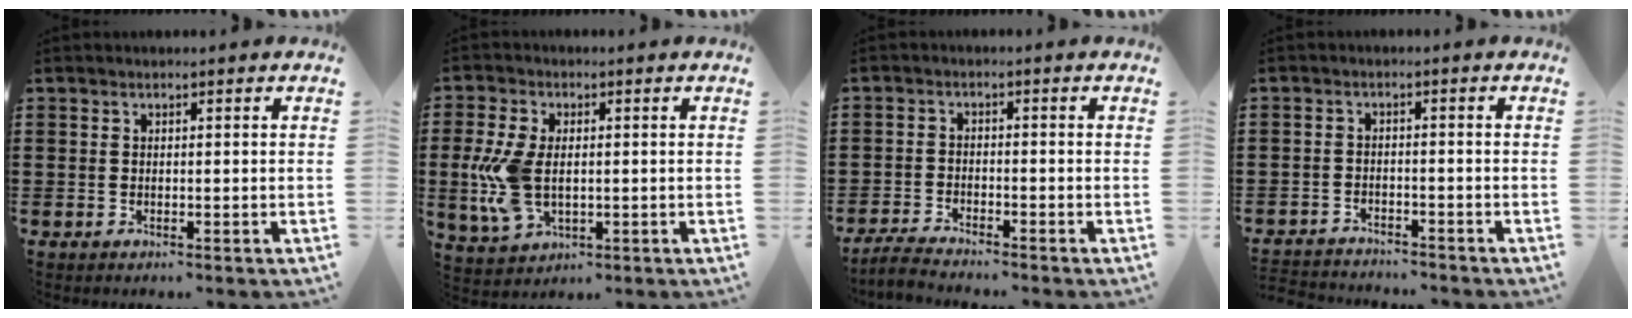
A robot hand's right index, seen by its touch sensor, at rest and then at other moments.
{"total": 8.4, "force": [-0.2, 4.9, 6.8], "torque": [-0.164, 0.000, -0.007]}
{"total": 2.9, "force": [-2.8, 0.0, 0.4], "torque": [-0.016, 0.001, -0.061]}
{"total": 2.4, "force": [-2.4, 0.1, -0.3], "torque": [-0.004, 0.000, -0.053]}